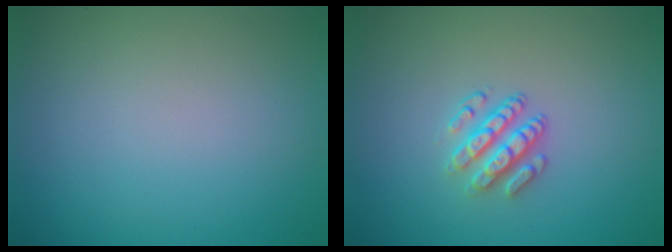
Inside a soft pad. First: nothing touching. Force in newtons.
{"total": 2.9, "press": 2.5, "slide": 1.6}